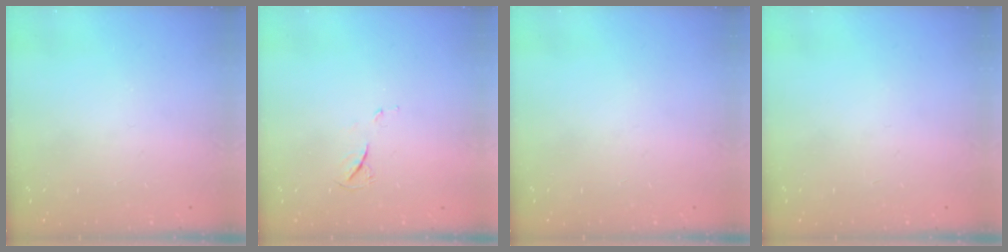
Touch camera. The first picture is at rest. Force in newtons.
{"total": 4.5, "press": 4.5, "slide": 0.6}
{"total": 0.0}
{"total": 0.0}